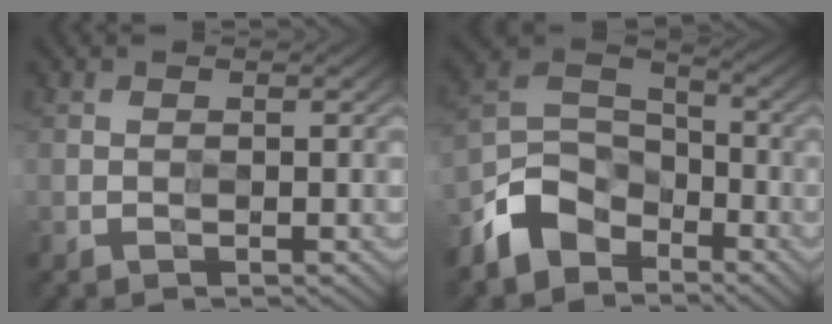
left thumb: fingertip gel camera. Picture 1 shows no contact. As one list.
[{"total": 7.4, "force": [-5.5, 4.6, 1.9], "torque": [-0.033, 0.002, -0.130]}]